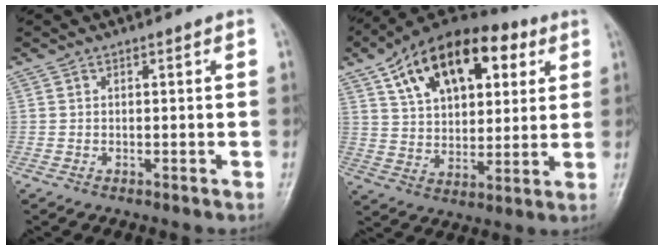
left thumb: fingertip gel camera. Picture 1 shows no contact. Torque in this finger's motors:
{"motor_torque": [0.80, 0.79, 1.89, -0.88, 0.44]}